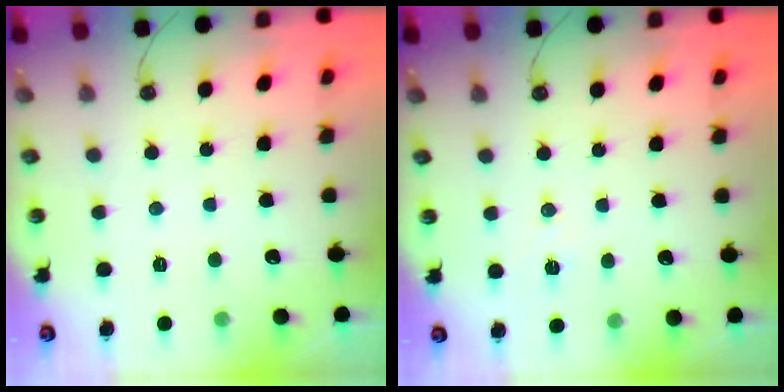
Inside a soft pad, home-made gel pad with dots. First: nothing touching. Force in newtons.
{"total": 7.2, "press": 5.7, "slide": 4.3}